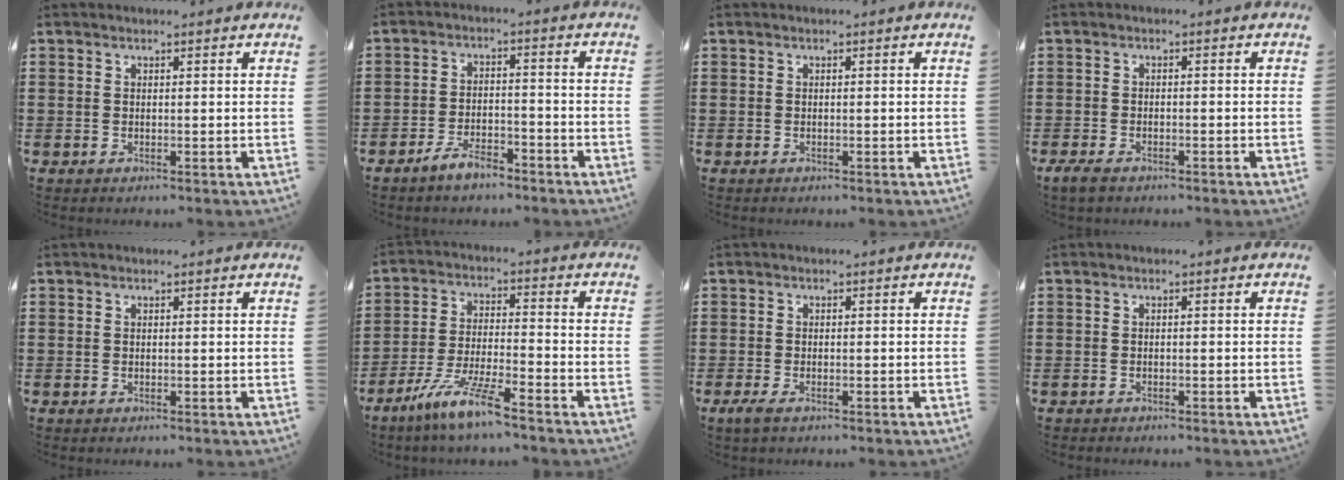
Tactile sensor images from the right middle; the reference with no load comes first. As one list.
[{"total": 4.7, "force": [-4.2, 1.4, 1.8], "torque": [-0.041, 0.007, -0.085]}, {"total": 0.0}, {"total": 2.1, "force": [-1.6, 0.9, 1.1], "torque": [-0.034, -0.005, -0.035]}, {"total": 0.0}, {"total": 8.7, "force": [-7.0, 0.2, 5.2], "torque": [-0.111, -0.013, -0.136]}, {"total": 1.5, "force": [-0.9, 0.5, 1.0], "torque": [-0.028, -0.005, -0.022]}, {"total": 0.9, "force": [-0.8, 0.3, -0.1], "torque": [0.000, 0.000, -0.018]}]